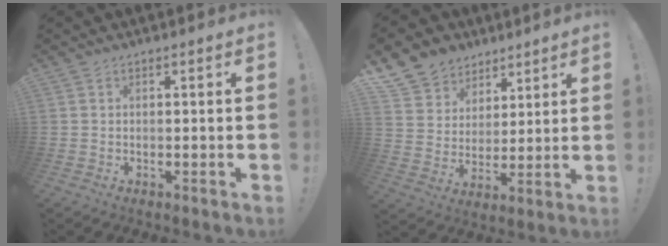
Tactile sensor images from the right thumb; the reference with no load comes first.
{"total": 11.2, "force": [7.0, 8.4, 2.2], "torque": [-0.040, -0.053, 0.142]}